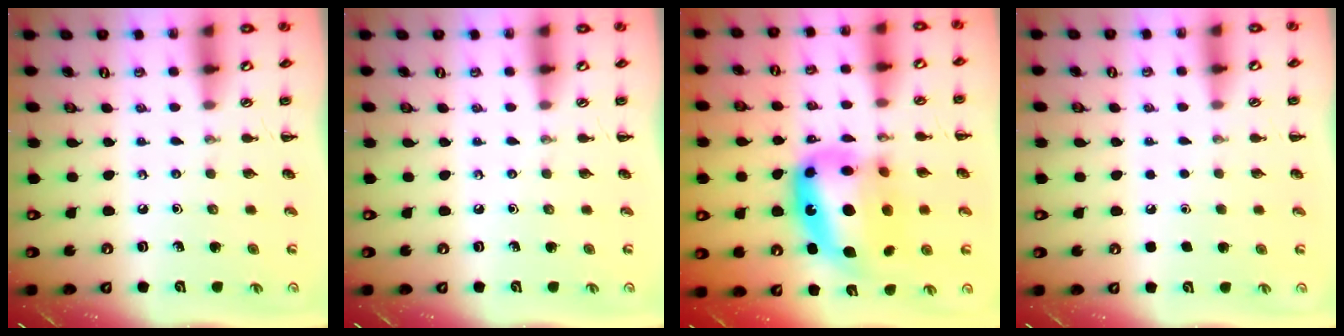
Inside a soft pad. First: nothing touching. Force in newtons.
{"total": 0.0}
{"total": 18.5, "press": 17.9, "slide": 4.7}
{"total": 1.5, "press": 1.5, "slide": 0.1}